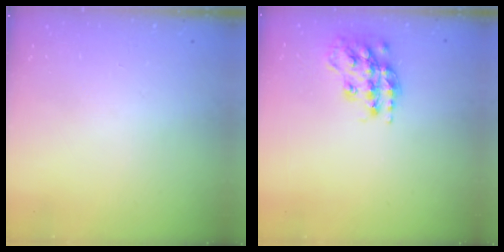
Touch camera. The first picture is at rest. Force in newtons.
{"total": 16.3, "press": 16.3, "slide": 0.8}